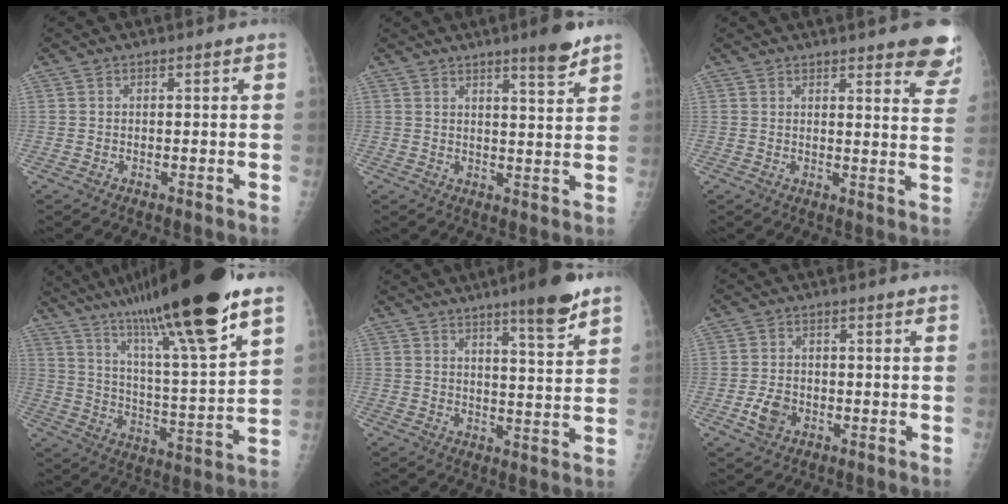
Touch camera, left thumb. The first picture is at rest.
{"total": 5.5, "force": [4.0, 0.3, 3.7], "torque": [-0.044, -0.030, 0.055]}
{"total": 11.9, "force": [9.3, 2.4, 7.1], "torque": [-0.051, -0.045, 0.092]}
{"total": 24.3, "force": [16.5, 2.0, 17.7], "torque": [-0.283, -0.053, 0.280]}
{"total": 8.5, "force": [5.8, 0.7, 6.2], "torque": [-0.081, -0.037, 0.083]}
{"total": 4.3, "force": [-1.7, 3.1, 2.4], "torque": [-0.039, 0.012, -0.029]}